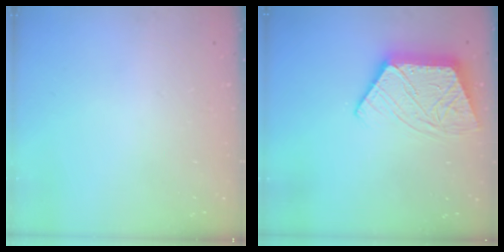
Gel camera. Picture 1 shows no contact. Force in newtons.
{"total": 13.3, "press": 13.3, "slide": 0.8}